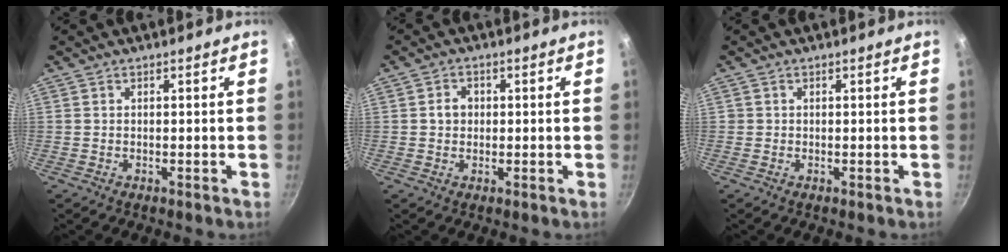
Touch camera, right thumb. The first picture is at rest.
{"total": 2.9, "force": [0.2, 2.5, 1.4], "torque": [-0.012, 0.008, 0.001]}
{"total": 0.5, "force": [0.0, 0.5, 0.0], "torque": [0.003, 0.004, -0.001]}